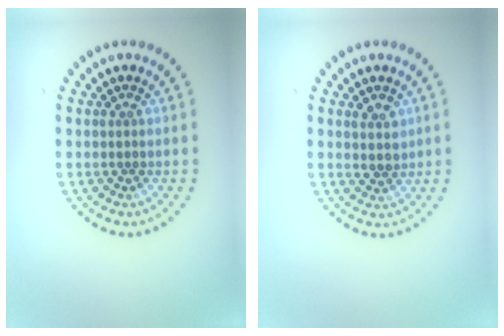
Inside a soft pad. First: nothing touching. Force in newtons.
{"total": 1.8, "press": 1.5, "slide": 0.9}